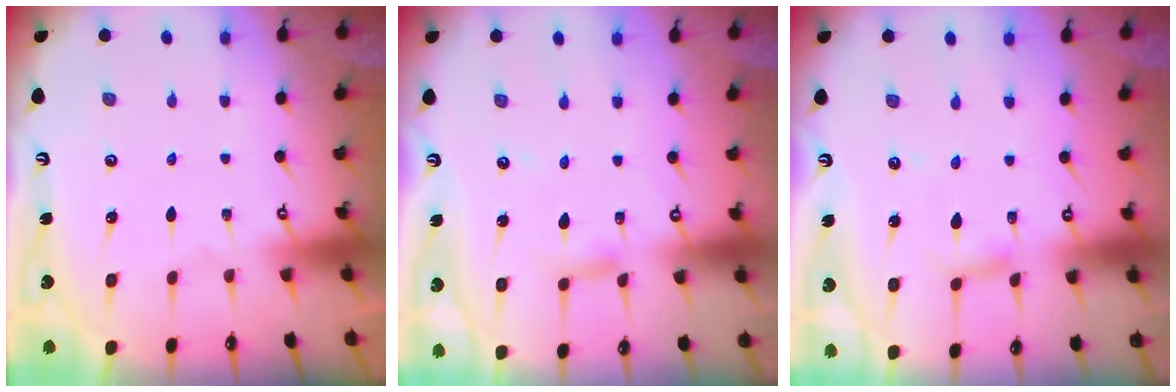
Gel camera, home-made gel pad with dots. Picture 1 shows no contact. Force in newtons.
{"total": 3.8, "press": 3.8, "slide": 0.4}
{"total": 3.3, "press": 3.2, "slide": 0.3}